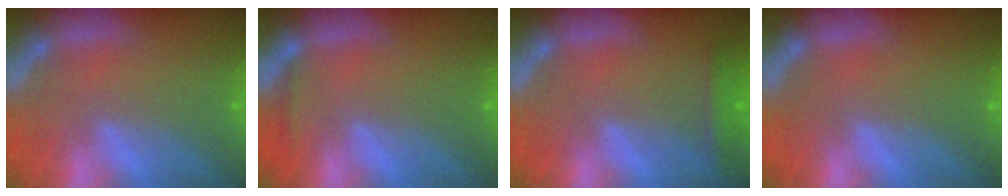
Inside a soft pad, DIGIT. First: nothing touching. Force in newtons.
{"total": 0.9}
{"total": 1.9}
{"total": 0.0}